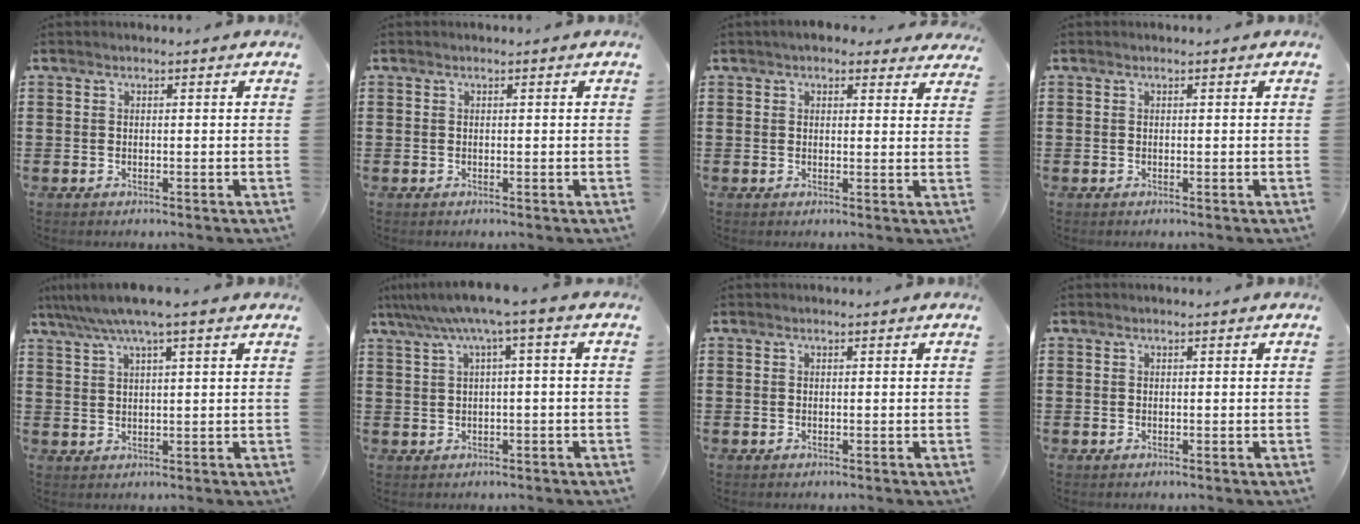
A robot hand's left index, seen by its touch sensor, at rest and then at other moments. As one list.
[{"total": 0.0}, {"total": 3.0, "force": [2.5, 1.2, 1.1], "torque": [-0.028, -0.001, 0.046]}, {"total": 0.0}, {"total": 5.1, "force": [3.6, 0.1, 3.6], "torque": [-0.079, -0.005, 0.061]}, {"total": 4.8, "force": [1.1, -0.2, 4.6], "torque": [-0.090, -0.010, 0.016]}, {"total": 0.0}, {"total": 0.0}]